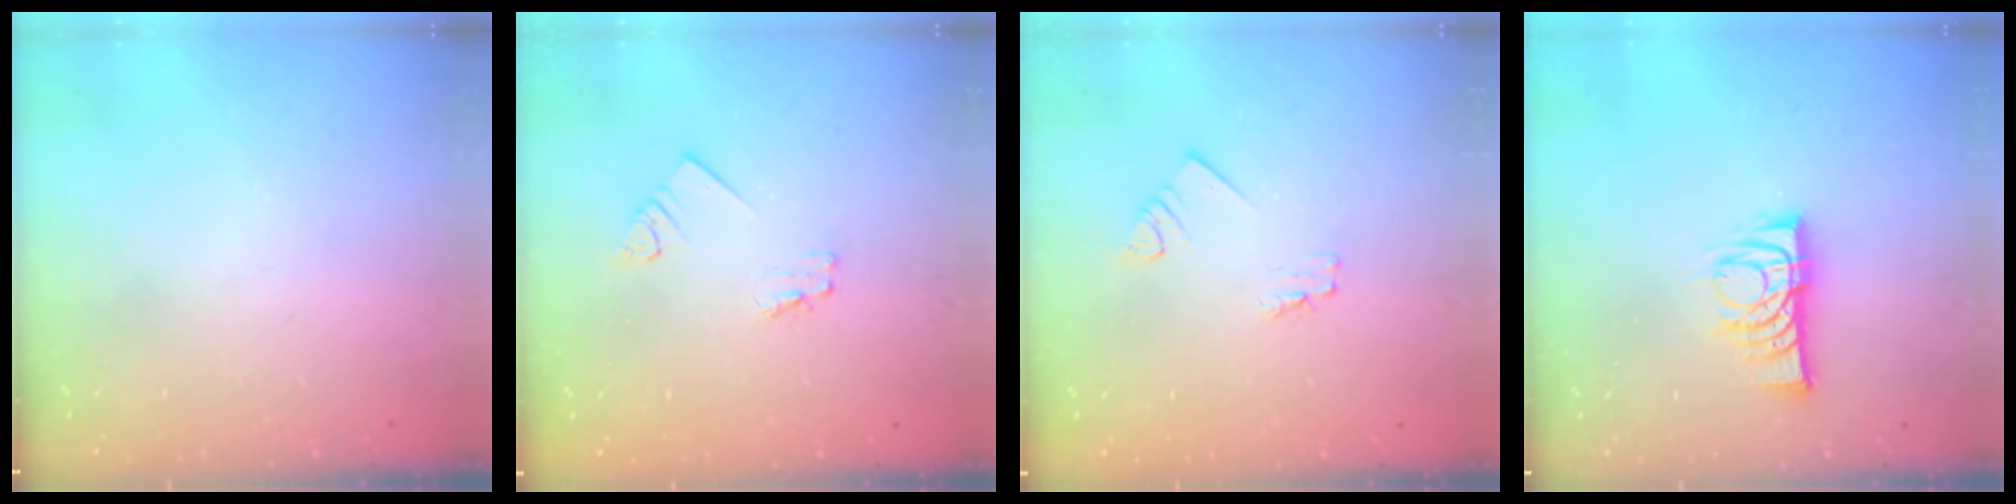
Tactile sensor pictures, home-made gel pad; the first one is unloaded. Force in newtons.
{"total": 1.7, "press": 1.7, "slide": 0.3}
{"total": 1.2, "press": 1.2, "slide": 0.0}
{"total": 10.2, "press": 10.1, "slide": 0.8}